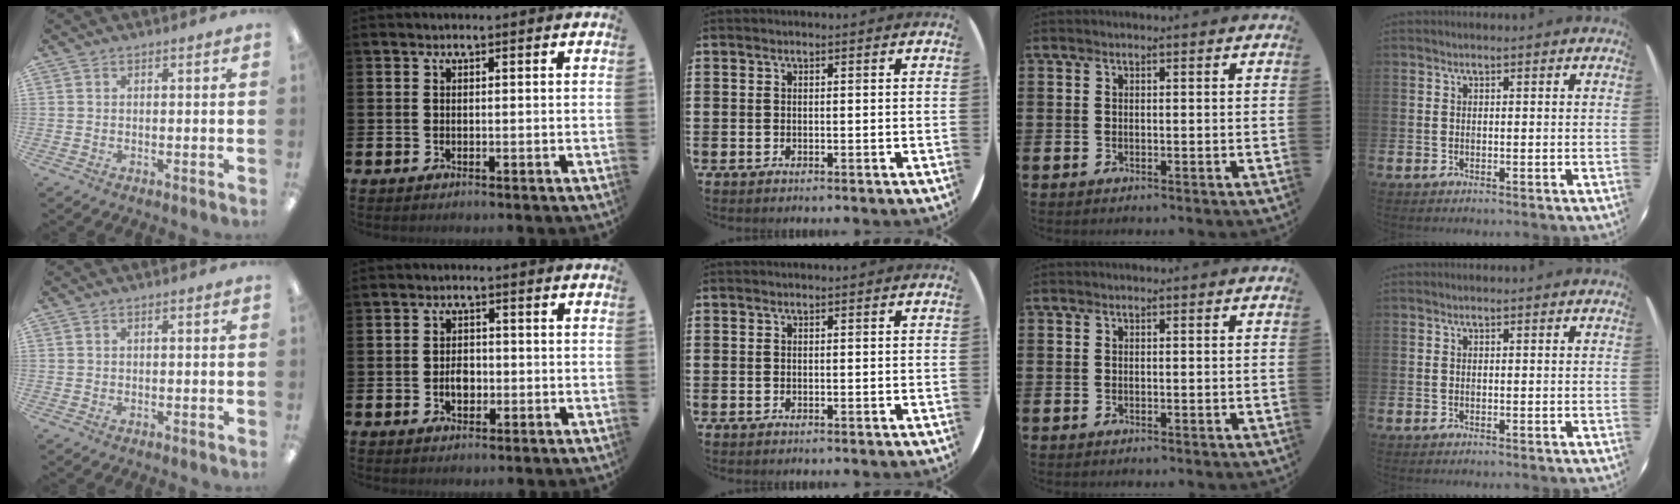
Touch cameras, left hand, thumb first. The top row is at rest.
{"thumb": {"total": 0.5, "force": [0.0, 0.4, 0.3], "torque": [-0.005, 0.004, -0.002]}, "index": {"total": 2.7, "force": [-0.6, 1.9, 1.8], "torque": [-0.015, -0.004, -0.017]}}